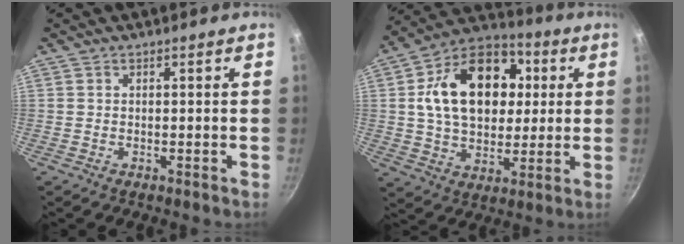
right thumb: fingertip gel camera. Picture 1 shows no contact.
{"total": 22.1, "force": [4.0, 15.4, 15.3], "torque": [-0.220, 0.018, 0.056]}